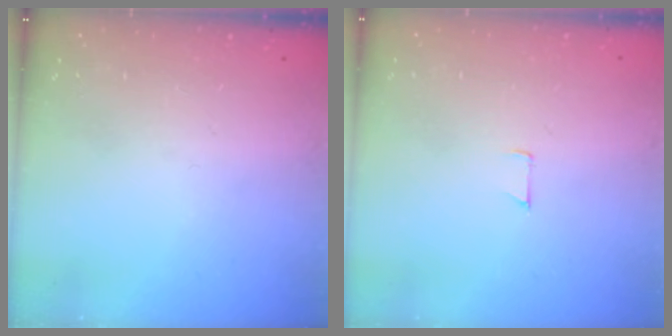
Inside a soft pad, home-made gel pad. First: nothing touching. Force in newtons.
{"total": 3.6, "press": 3.6, "slide": 0.3}